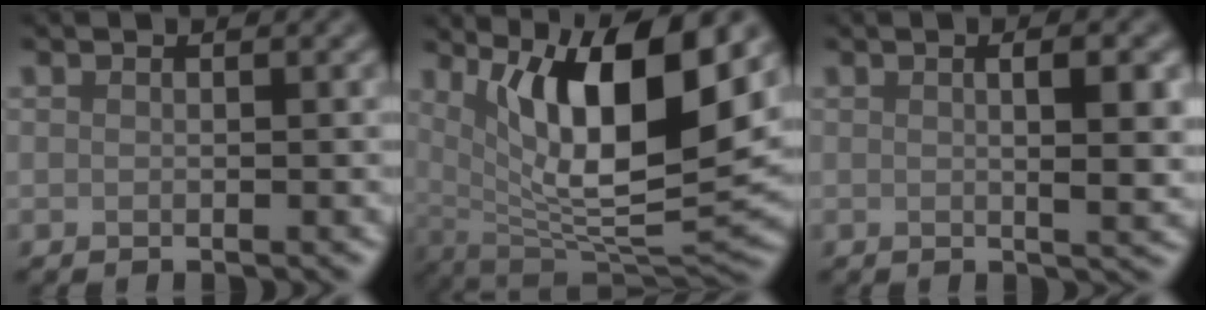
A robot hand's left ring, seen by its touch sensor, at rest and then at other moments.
{"total": 11.9, "force": [4.6, 3.2, 10.5], "torque": [-0.161, -0.009, 0.087]}
{"total": 4.0, "force": [0.5, 0.8, 3.9], "torque": [-0.057, 0.001, 0.008]}